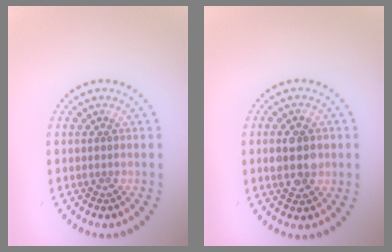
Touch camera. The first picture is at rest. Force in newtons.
{"total": 4.1, "press": 4.1, "slide": 0.1}